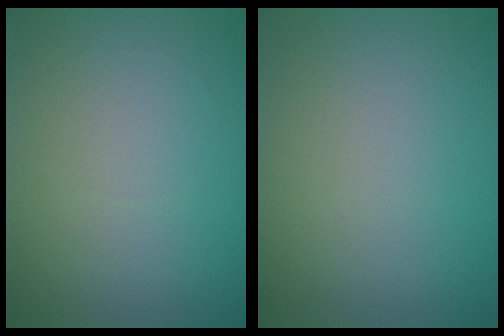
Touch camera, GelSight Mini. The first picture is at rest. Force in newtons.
{"total": 0.0}